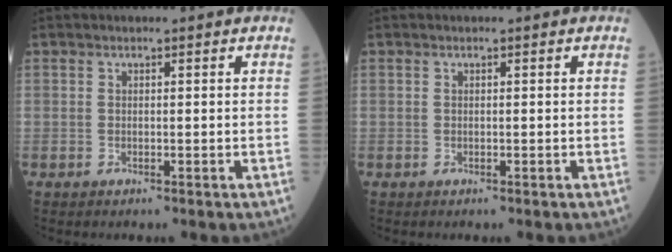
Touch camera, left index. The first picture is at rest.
{"total": 0.0}